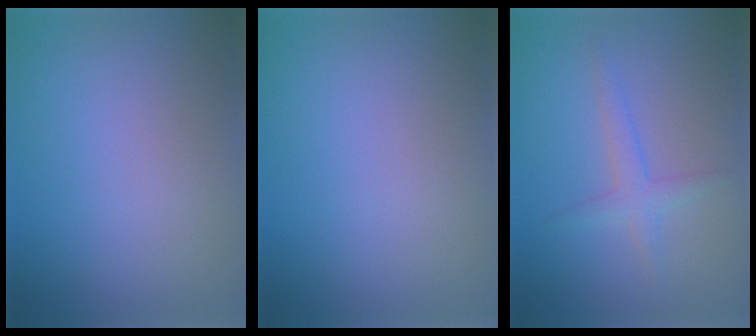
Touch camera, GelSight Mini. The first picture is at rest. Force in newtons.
{"total": 0.0}
{"total": 1.9, "press": 1.9, "slide": 0.1}